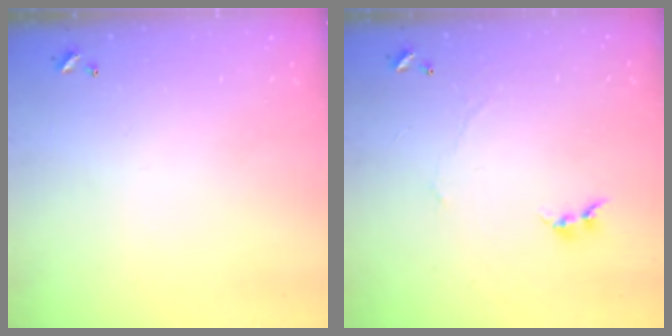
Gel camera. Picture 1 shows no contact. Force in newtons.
{"total": 0.7, "press": 0.4, "slide": 0.6}